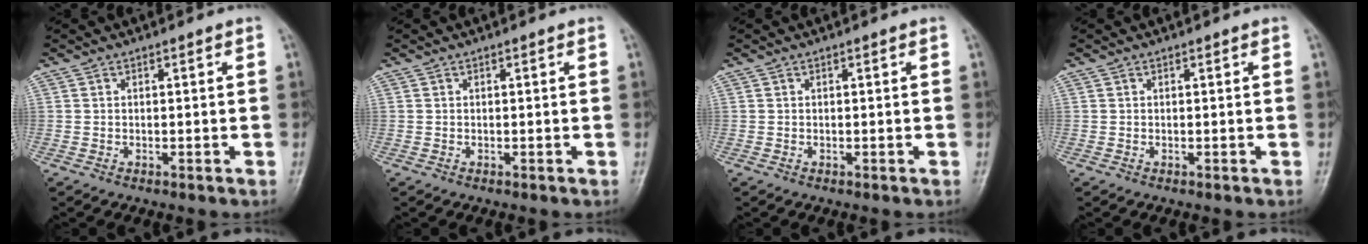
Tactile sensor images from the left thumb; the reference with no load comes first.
{"total": 0.0}
{"total": 0.0}
{"total": 0.0}